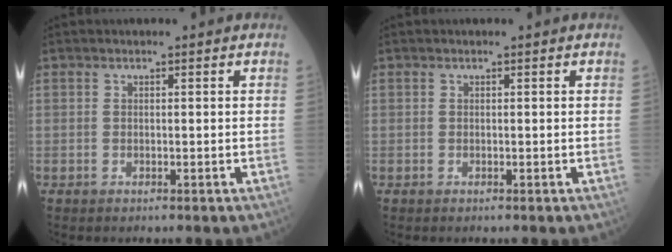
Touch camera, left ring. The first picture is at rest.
{"total": 0.0}